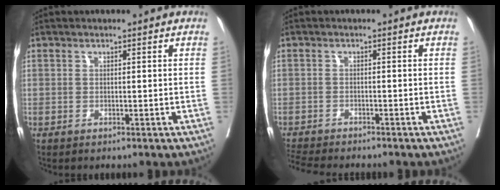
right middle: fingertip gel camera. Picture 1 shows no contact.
{"total": 7.2, "force": [-6.7, 0.6, 2.7], "torque": [-0.042, -0.012, -0.108]}